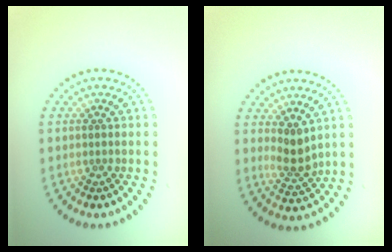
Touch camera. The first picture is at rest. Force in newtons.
{"total": 2.3, "press": 2.0, "slide": 1.1}